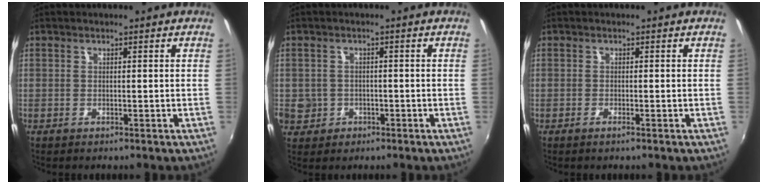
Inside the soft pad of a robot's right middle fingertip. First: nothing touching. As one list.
[{"total": 6.5, "force": [-1.4, 6.1, 1.8], "torque": [-0.069, 0.007, -0.013]}, {"total": 0.8, "force": [-0.5, -0.1, 0.5], "torque": [-0.011, 0.000, -0.012]}]